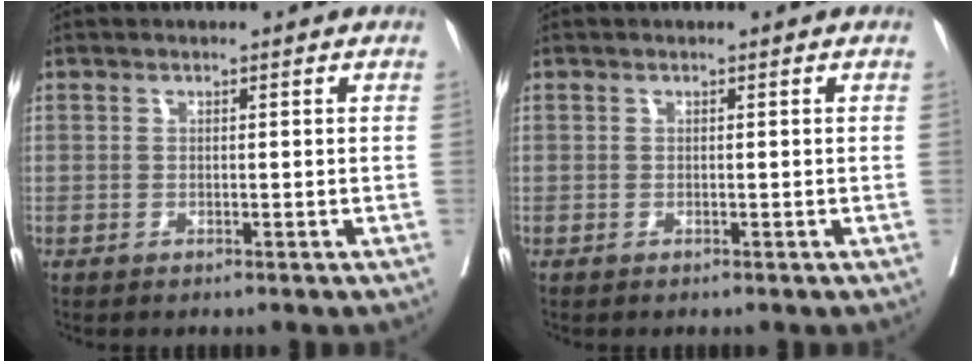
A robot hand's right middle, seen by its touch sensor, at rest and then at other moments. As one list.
[{"total": 0.0}]